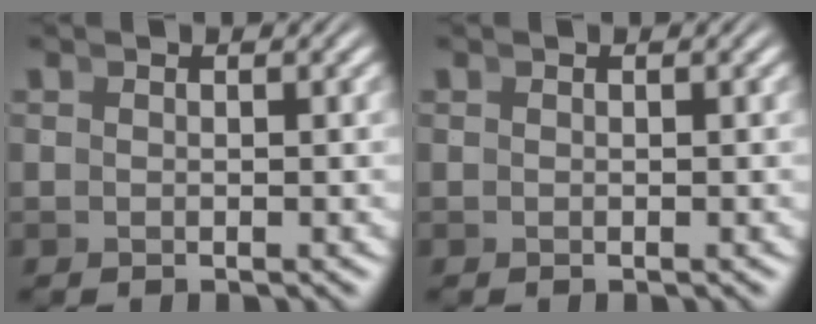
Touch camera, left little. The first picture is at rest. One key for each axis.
{"total": 0.0}